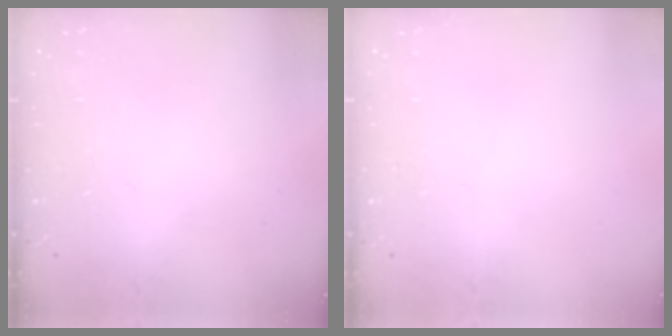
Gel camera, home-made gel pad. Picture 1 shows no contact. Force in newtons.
{"total": 0.0}